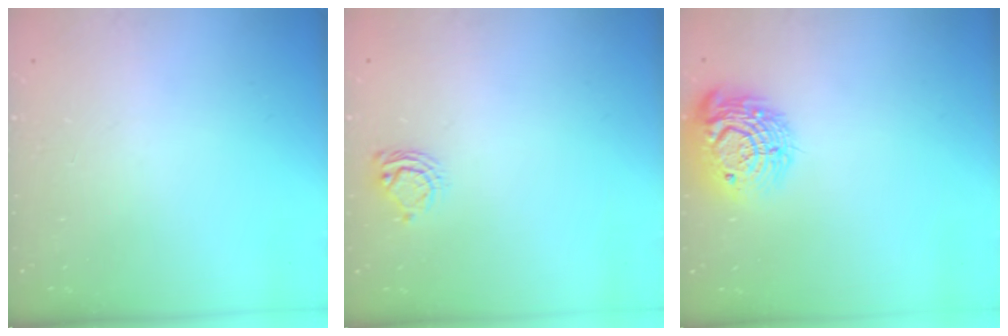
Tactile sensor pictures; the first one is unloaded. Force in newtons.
{"total": 5.1, "press": 5.1, "slide": 0.5}
{"total": 16.5, "press": 16.5, "slide": 0.9}